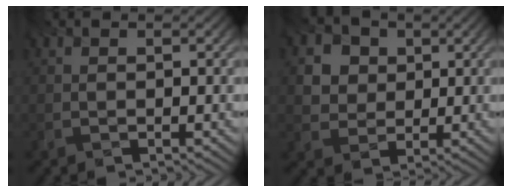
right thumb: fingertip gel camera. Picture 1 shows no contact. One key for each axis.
{"total": 5.4, "fx": 1.5, "fy": 4.9, "fz": 1.8, "tx": -0.089, "ty": -0.001, "tz": 0.024}